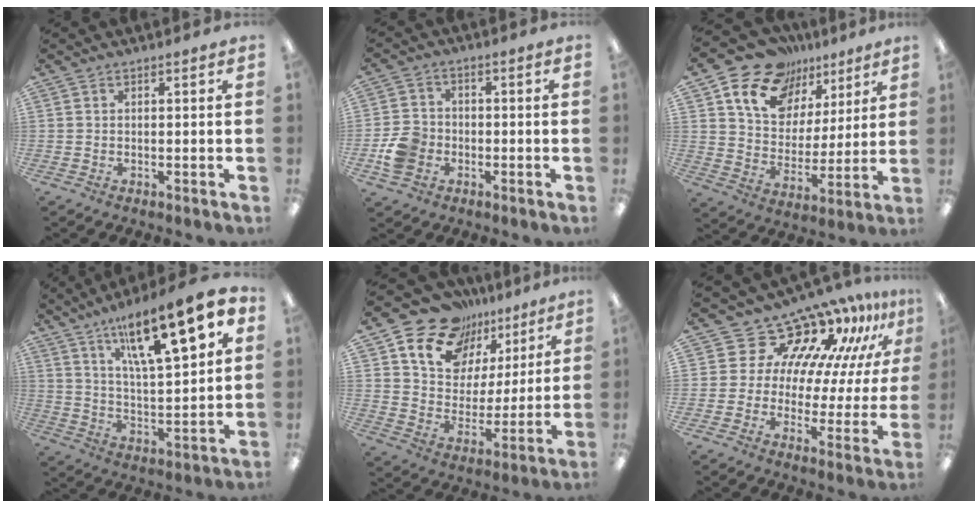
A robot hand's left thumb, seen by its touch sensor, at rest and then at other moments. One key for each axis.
{"total": 7.4, "fx": -2.4, "fy": 6.0, "fz": 3.6, "tx": -0.076, "ty": 0.012, "tz": -0.045}
{"total": 16.5, "fx": 11.0, "fy": 10.9, "fz": 5.8, "tx": -0.122, "ty": -0.065, "tz": 0.205}
{"total": 19.2, "fx": 11.6, "fy": 5.8, "fz": 14.2, "tx": -0.219, "ty": -0.063, "tz": 0.183}
{"total": 16.3, "fx": 11.6, "fy": 10.6, "fz": 4.6, "tx": -0.098, "ty": -0.085, "tz": 0.214}
{"total": 16.6, "fx": 12.8, "fy": 9.2, "fz": 5.2, "tx": -0.102, "ty": -0.101, "tz": 0.233}